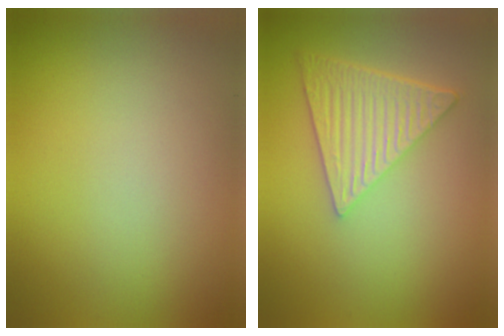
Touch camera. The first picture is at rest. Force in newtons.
{"total": 6.3, "press": 4.5, "slide": 4.4}